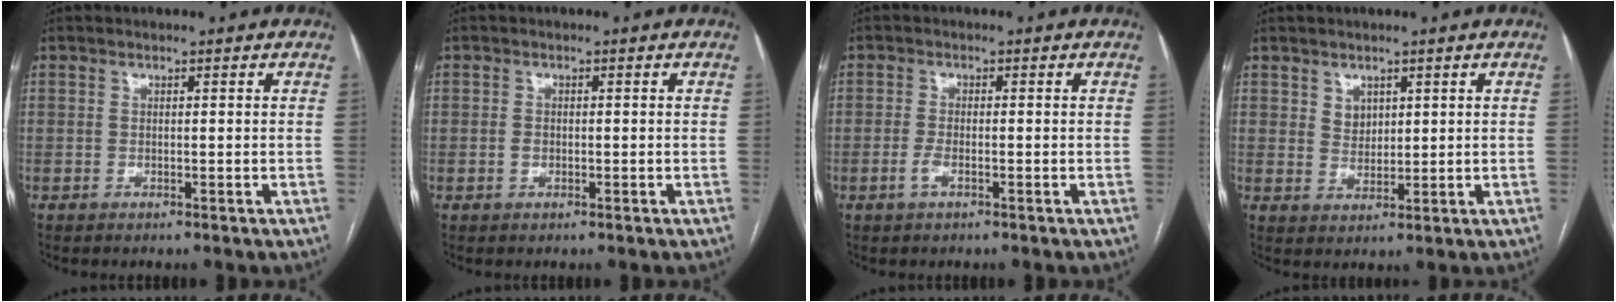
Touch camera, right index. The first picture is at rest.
{"total": 1.2, "force": [-0.3, 0.8, 0.8], "torque": [-0.017, 0.001, -0.005]}
{"total": 2.0, "force": [-0.9, 0.6, 1.7], "torque": [-0.039, 0.000, -0.018]}
{"total": 2.7, "force": [1.4, 2.0, 1.1], "torque": [-0.023, -0.001, 0.033]}